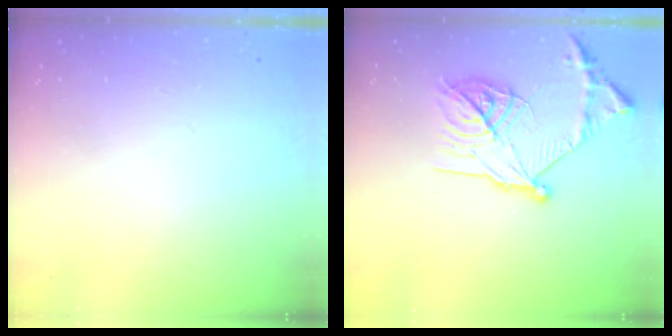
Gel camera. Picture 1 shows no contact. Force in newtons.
{"total": 18.5, "press": 18.4, "slide": 1.6}